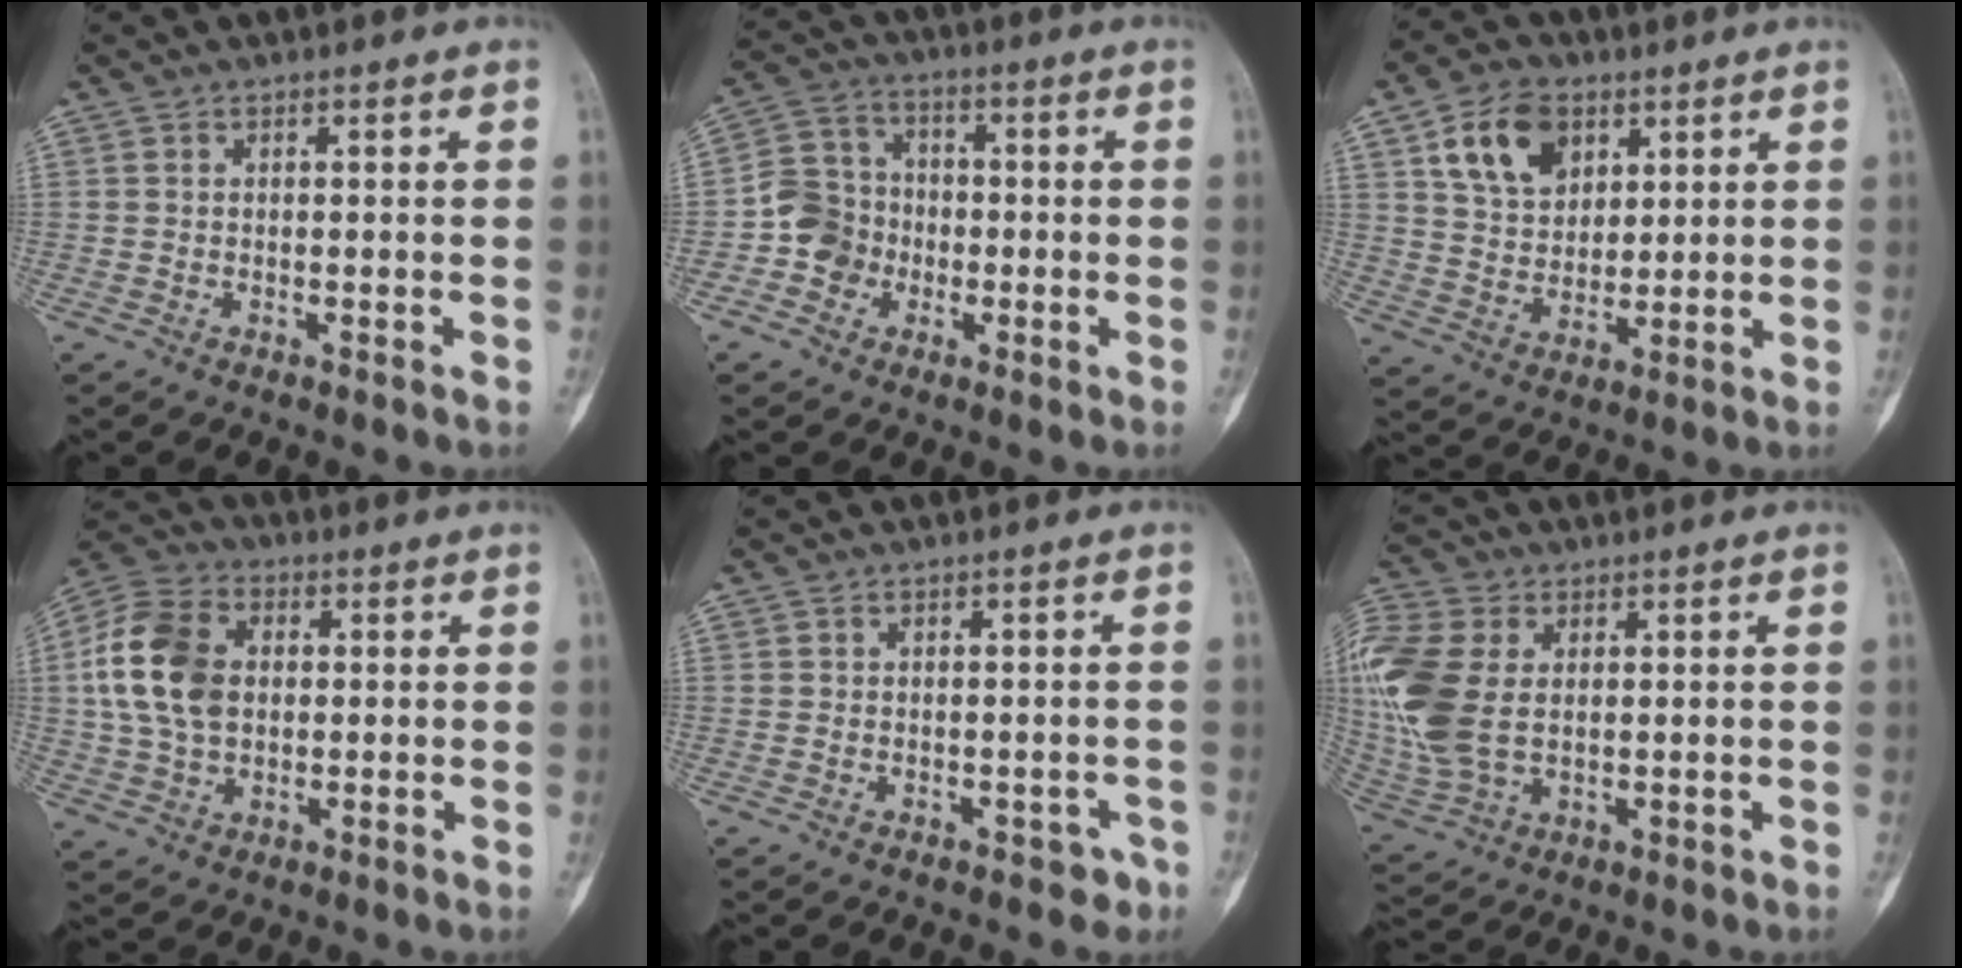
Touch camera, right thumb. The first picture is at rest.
{"total": 8.1, "force": [-2.1, 7.5, 2.2], "torque": [-0.010, 0.027, -0.047]}
{"total": 11.7, "force": [5.3, 8.0, 6.7], "torque": [-0.089, -0.018, 0.099]}
{"total": 14.5, "force": [1.5, 10.3, 10.1], "torque": [-0.182, 0.015, 0.022]}
{"total": 2.3, "force": [-1.2, 1.6, 1.1], "torque": [0.003, 0.011, -0.011]}
{"total": 17.7, "force": [2.6, 11.8, 13.0], "torque": [-0.325, -0.003, 0.057]}